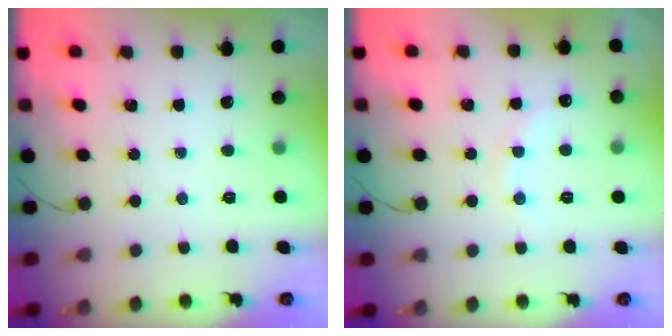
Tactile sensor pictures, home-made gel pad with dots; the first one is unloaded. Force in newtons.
{"total": 6.3, "press": 6.1, "slide": 1.5}